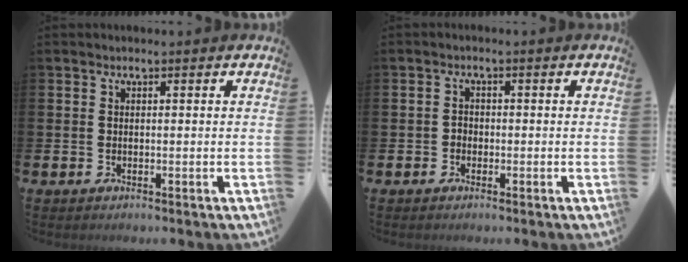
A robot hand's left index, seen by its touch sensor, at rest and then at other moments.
{"total": 1.3, "force": [-0.6, 1.1, 0.4], "torque": [-0.001, 0.001, -0.016]}